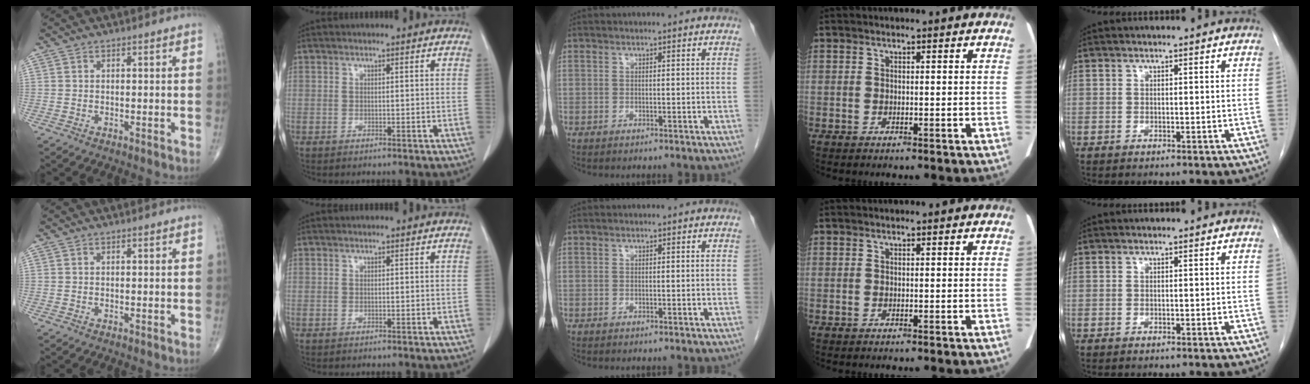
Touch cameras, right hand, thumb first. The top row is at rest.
{}